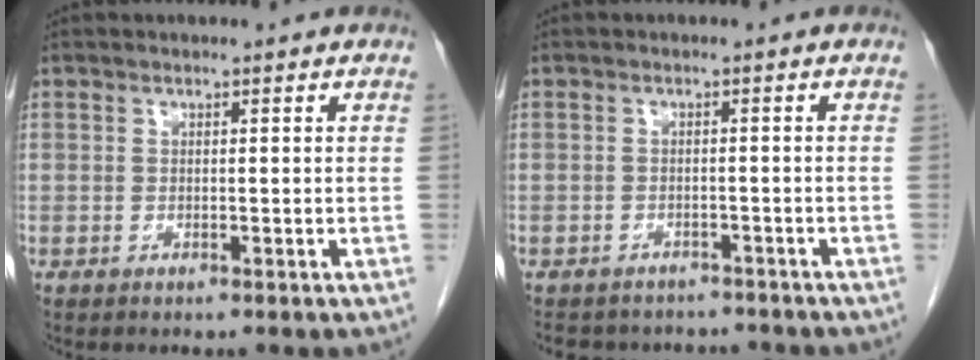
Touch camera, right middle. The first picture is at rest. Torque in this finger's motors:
{"motor_torque": [0.08, -0.08, 0.00, 0.00]}